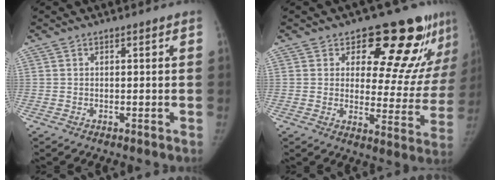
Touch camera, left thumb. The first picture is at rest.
{"total": 18.0, "force": [12.0, 8.1, 10.6], "torque": [-0.071, -0.083, 0.148]}